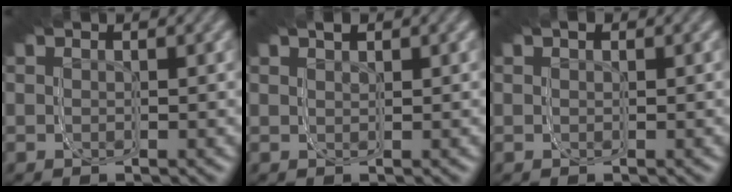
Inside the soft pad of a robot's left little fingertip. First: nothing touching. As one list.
[{"total": 0.6, "force": [0.4, 0.4, 0.2], "torque": [-0.026, -0.003, 0.007]}, {"total": 0.0}]